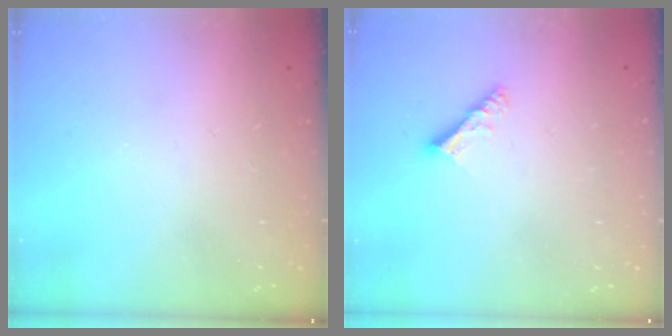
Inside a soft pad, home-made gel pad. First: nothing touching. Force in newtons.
{"total": 5.5, "press": 5.5, "slide": 0.3}